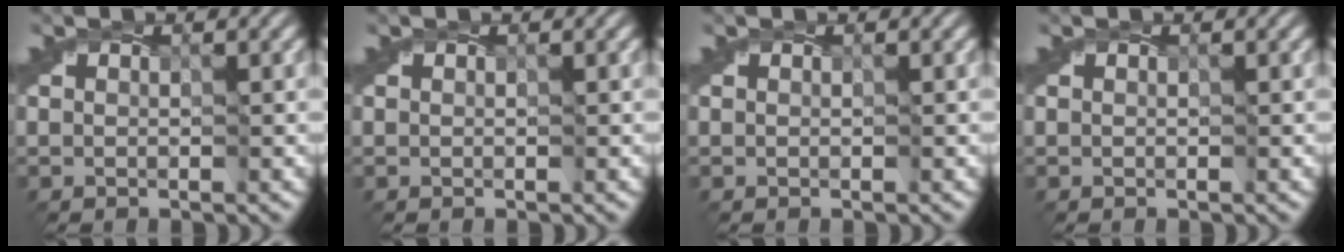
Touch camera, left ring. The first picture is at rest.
{"total": 0.0}
{"total": 0.0}
{"total": 0.0}